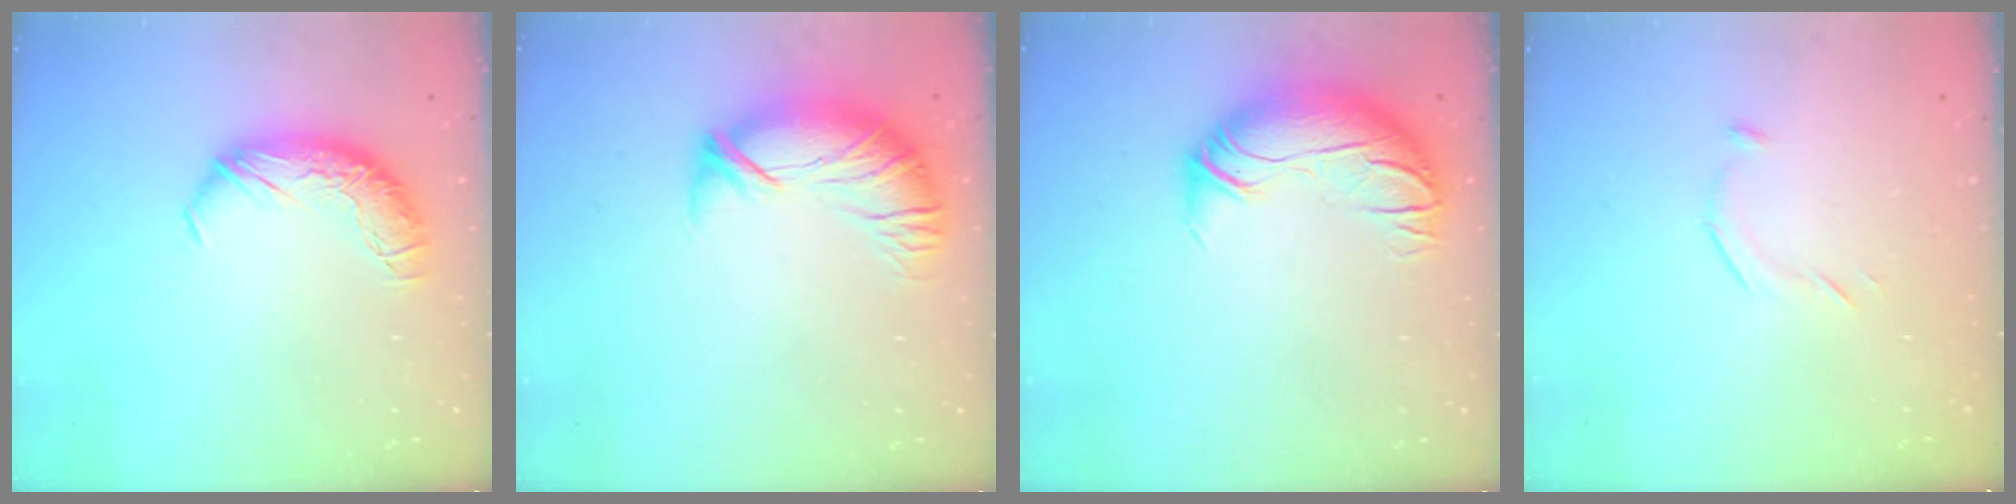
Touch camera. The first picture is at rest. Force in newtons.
{"total": 2.9, "press": 1.0, "slide": 2.7}
{"total": 2.9, "press": 0.5, "slide": 2.9}
{"total": 7.7, "press": 7.6, "slide": 0.7}